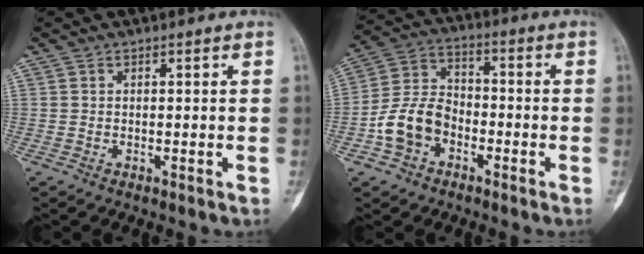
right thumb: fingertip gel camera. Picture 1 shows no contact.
{"total": 10.3, "force": [-3.9, 7.4, 5.9], "torque": [-0.105, 0.039, -0.080]}